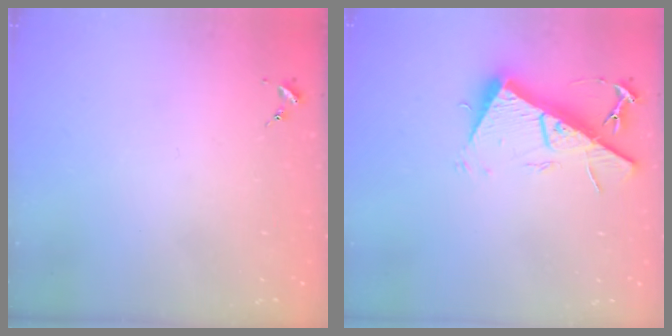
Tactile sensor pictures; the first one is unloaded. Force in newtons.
{"total": 15.0, "press": 14.9, "slide": 0.4}